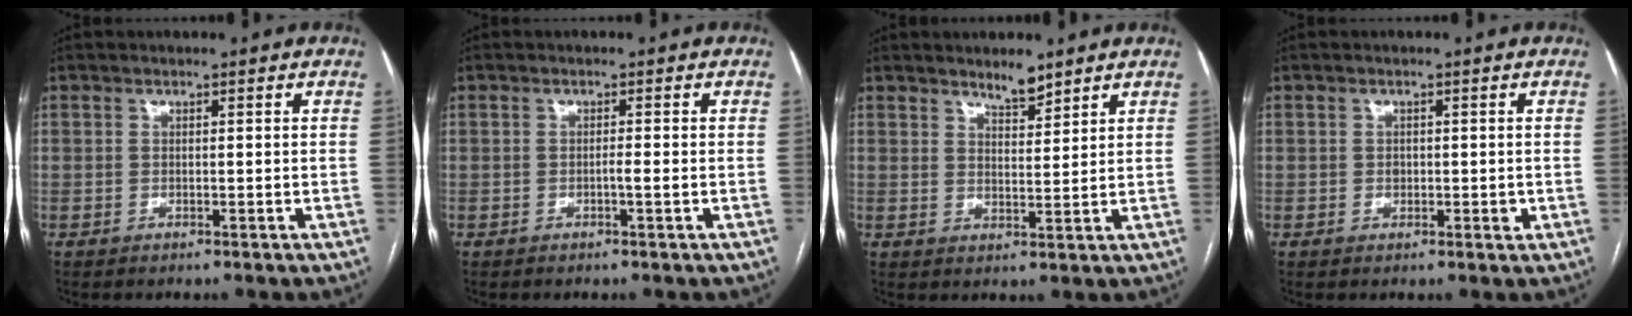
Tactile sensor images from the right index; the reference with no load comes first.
{"total": 0.9, "force": [-0.4, -0.2, 0.8], "torque": [-0.013, 0.001, -0.007]}
{"total": 3.6, "force": [3.2, 0.8, 1.5], "torque": [-0.028, -0.006, 0.054]}
{"total": 1.9, "force": [-0.2, 1.3, 1.3], "torque": [-0.021, 0.000, 0.001]}